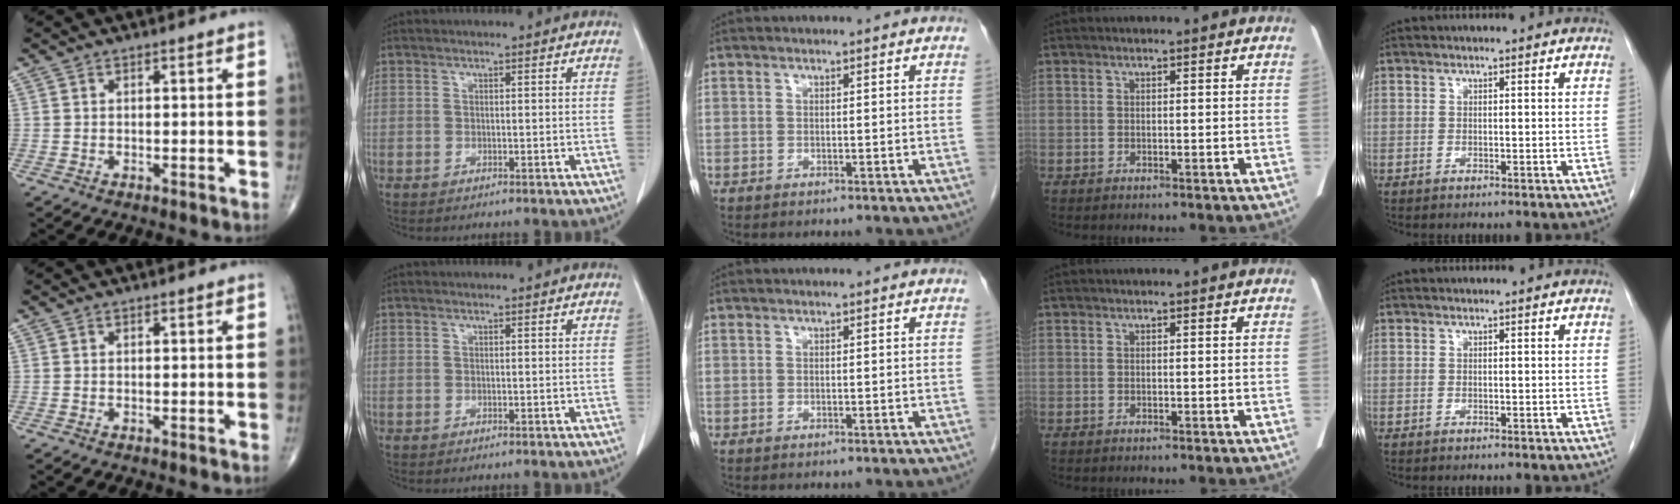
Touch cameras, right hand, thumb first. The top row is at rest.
{}